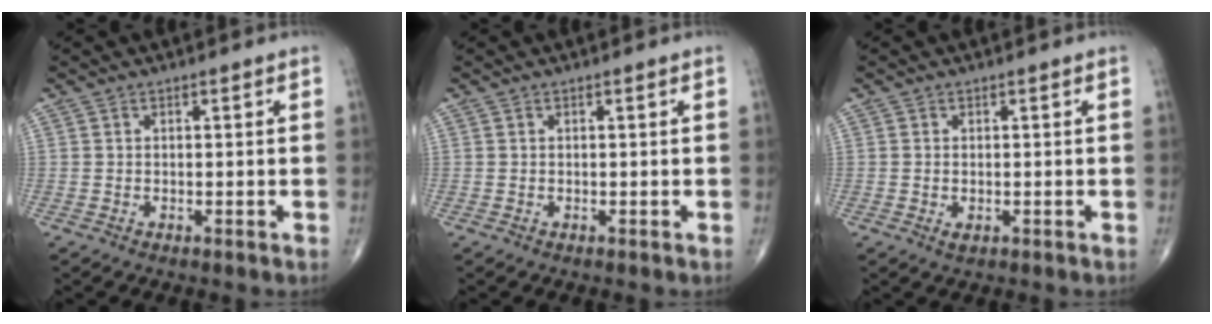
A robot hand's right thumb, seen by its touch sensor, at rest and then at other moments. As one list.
[{"total": 0.0}, {"total": 1.3, "force": [-0.3, 0.7, 1.0], "torque": [-0.017, -0.004, -0.004]}]